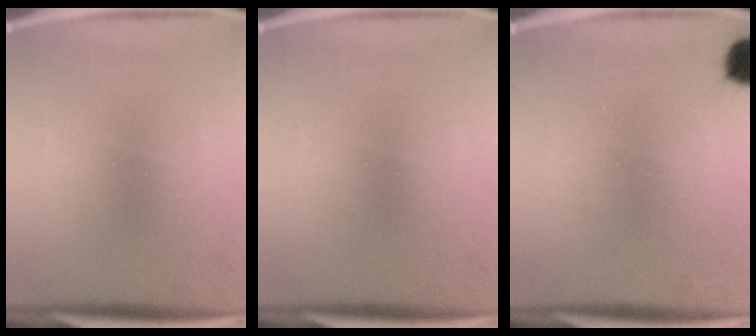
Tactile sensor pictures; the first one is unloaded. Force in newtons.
{"total": 0.0}
{"total": 5.1}